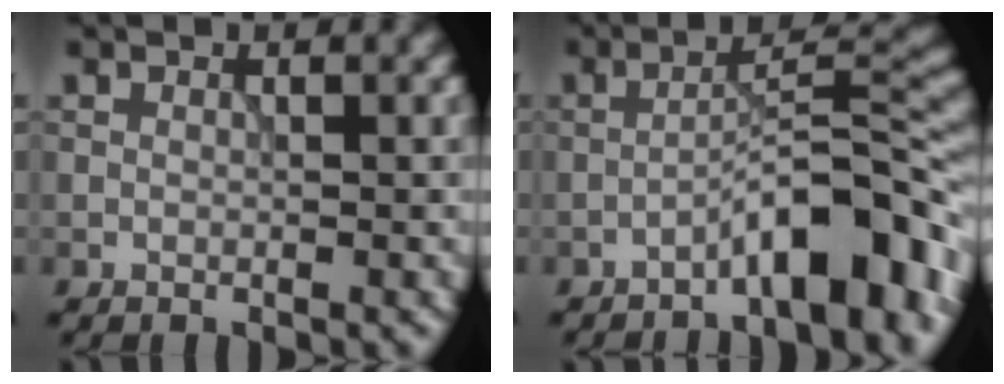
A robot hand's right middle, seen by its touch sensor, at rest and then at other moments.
{"total": 8.1, "force": [-4.6, 1.8, 6.4], "torque": [-0.091, 0.024, -0.076]}